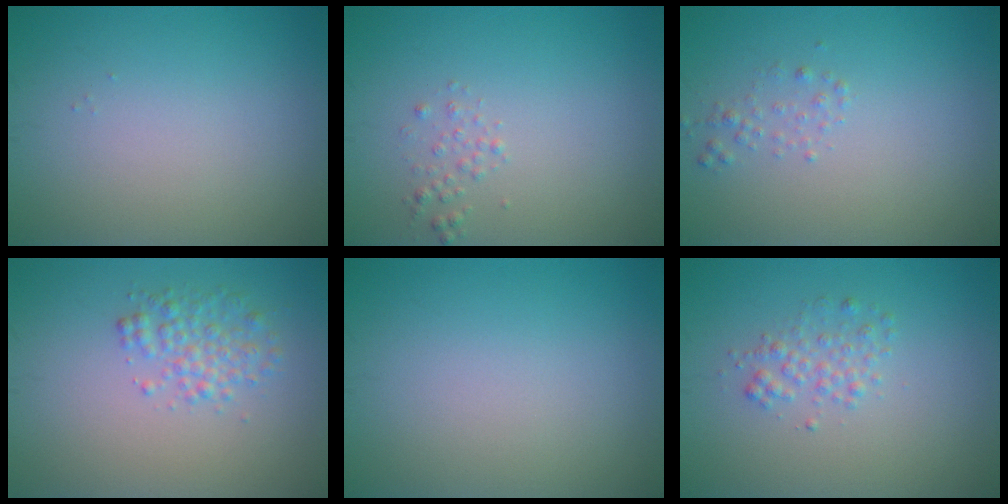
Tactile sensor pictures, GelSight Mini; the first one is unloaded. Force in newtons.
{"total": 0.9, "press": 0.9, "slide": 0.1}
{"total": 1.0, "press": 1.0, "slide": 0.1}
{"total": 2.4, "press": 2.4, "slide": 0.1}
{"total": 0.0}
{"total": 1.7, "press": 1.7, "slide": 0.0}